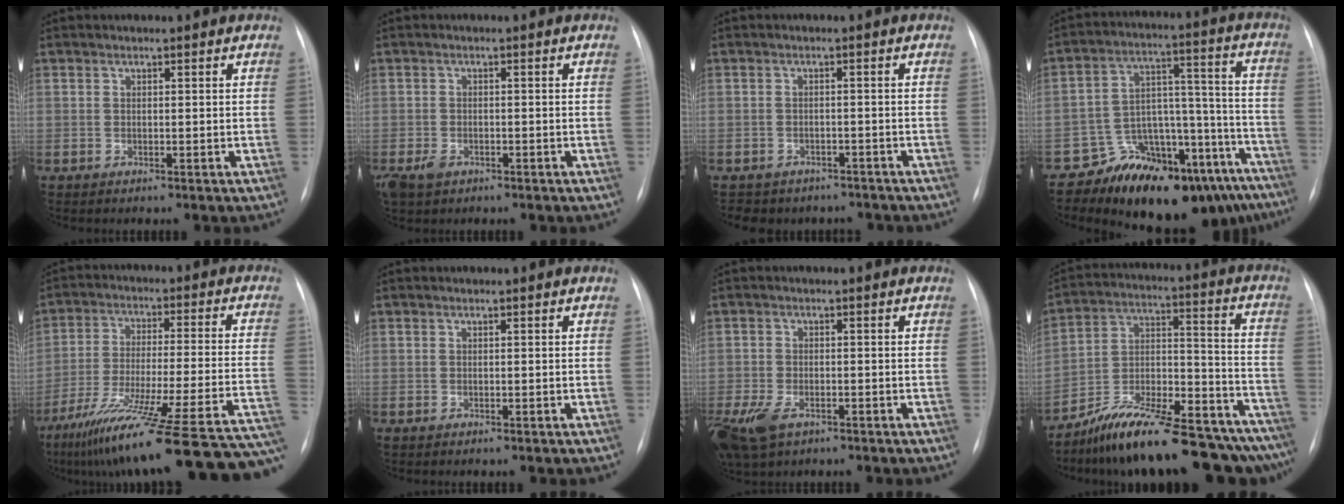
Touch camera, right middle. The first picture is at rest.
{"total": 3.5, "force": [-2.1, 2.3, 1.7], "torque": [-0.038, -0.004, -0.029]}
{"total": 9.1, "force": [-7.6, 4.6, 1.8], "torque": [-0.029, 0.009, -0.086]}
{"total": 19.7, "force": [-15.1, 7.8, 9.9], "torque": [-0.077, 0.069, -0.215]}
{"total": 30.6, "force": [-23.5, 1.3, 19.6], "torque": [-0.219, -0.030, -0.341]}
{"total": 0.0}
{"total": 11.8, "force": [-6.3, 7.2, 6.9], "torque": [-0.185, -0.015, -0.102]}
{"total": 26.0, "force": [-22.1, 4.9, 12.6], "torque": [-0.137, 0.031, -0.333]}